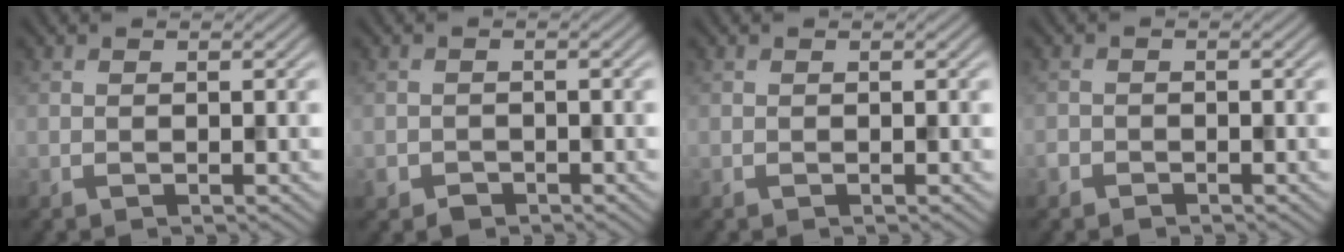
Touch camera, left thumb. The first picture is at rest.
{"total": 1.9, "force": [-1.3, 1.3, 0.5], "torque": [-0.009, -0.007, -0.028]}
{"total": 0.0}
{"total": 1.2, "force": [-0.9, 0.8, 0.2], "torque": [-0.002, -0.002, -0.022]}